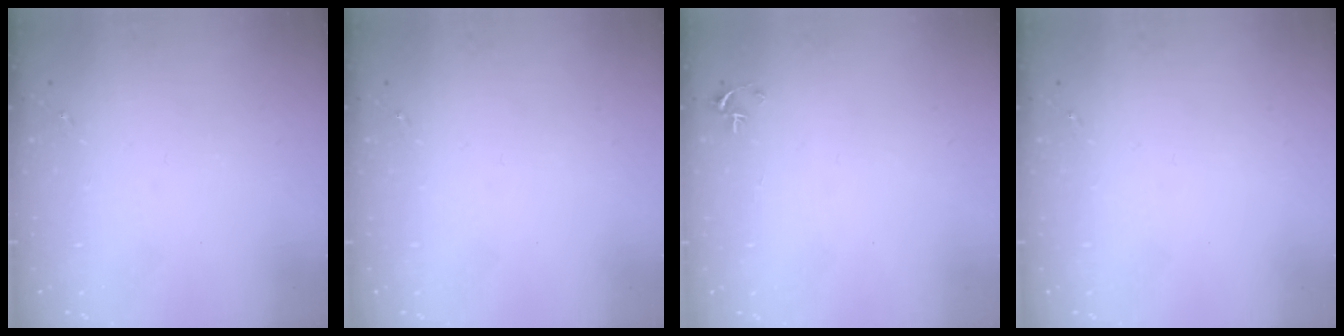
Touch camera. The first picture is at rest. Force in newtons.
{"total": 0.0}
{"total": 2.5, "press": 2.5, "slide": 0.2}
{"total": 0.0}